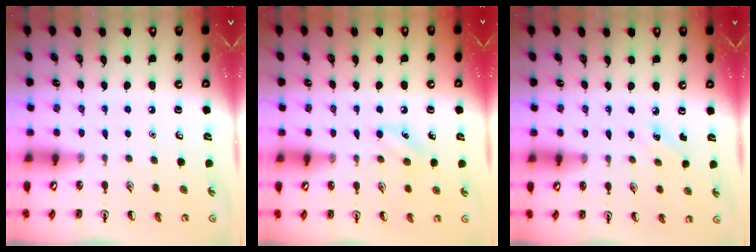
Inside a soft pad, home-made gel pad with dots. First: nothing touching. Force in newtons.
{"total": 7.2, "press": 7.0, "slide": 1.8}
{"total": 2.8, "press": 2.6, "slide": 1.0}